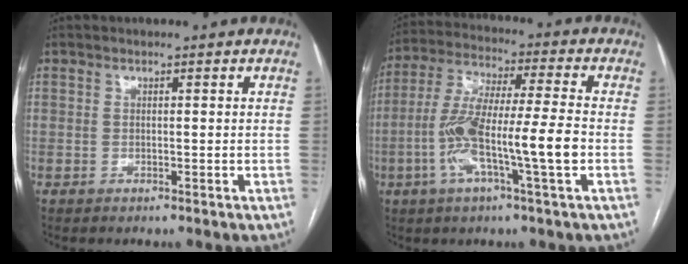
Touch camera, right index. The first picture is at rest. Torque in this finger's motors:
{"motor_torque": [1.68, -0.46, 0.77, 0.21]}